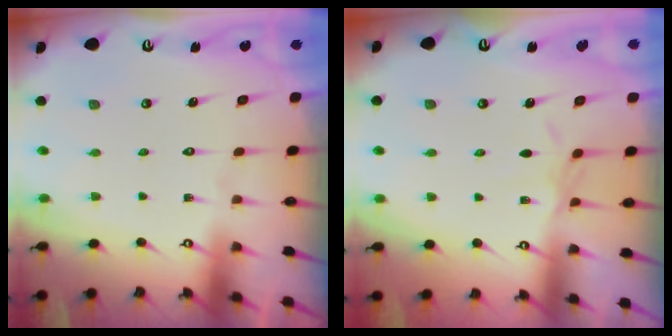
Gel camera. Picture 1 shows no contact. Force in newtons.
{"total": 2.9, "press": 2.9, "slide": 0.6}